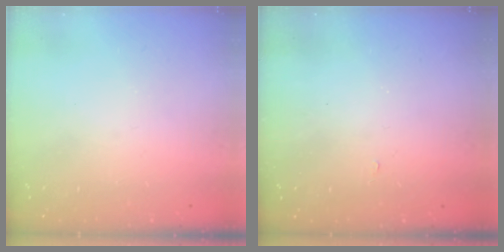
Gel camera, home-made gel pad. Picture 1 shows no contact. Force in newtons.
{"total": 5.1, "press": 5.1, "slide": 0.3}